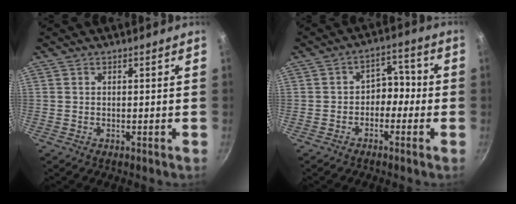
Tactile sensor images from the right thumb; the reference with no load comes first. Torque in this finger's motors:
{"motor_torque": [-0.42, -0.03, 0.08, 0.52, 0.06]}